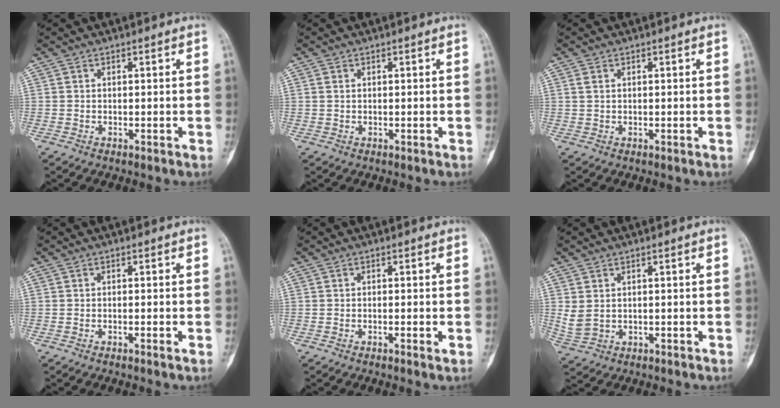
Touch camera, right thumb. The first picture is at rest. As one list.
[{"total": 0.6, "force": [0.2, 0.4, 0.4], "torque": [-0.009, 0.002, 0.005]}, {"total": 1.0, "force": [0.4, 0.7, 0.7], "torque": [-0.018, 0.003, 0.011]}, {"total": 1.0, "force": [-0.5, 0.0, 0.9], "torque": [-0.023, 0.002, -0.007]}, {"total": 1.3, "force": [-0.5, 0.2, 1.2], "torque": [-0.027, -0.001, -0.009]}, {"total": 3.3, "force": [0.6, 2.3, 2.3], "torque": [-0.056, 0.000, 0.022]}]